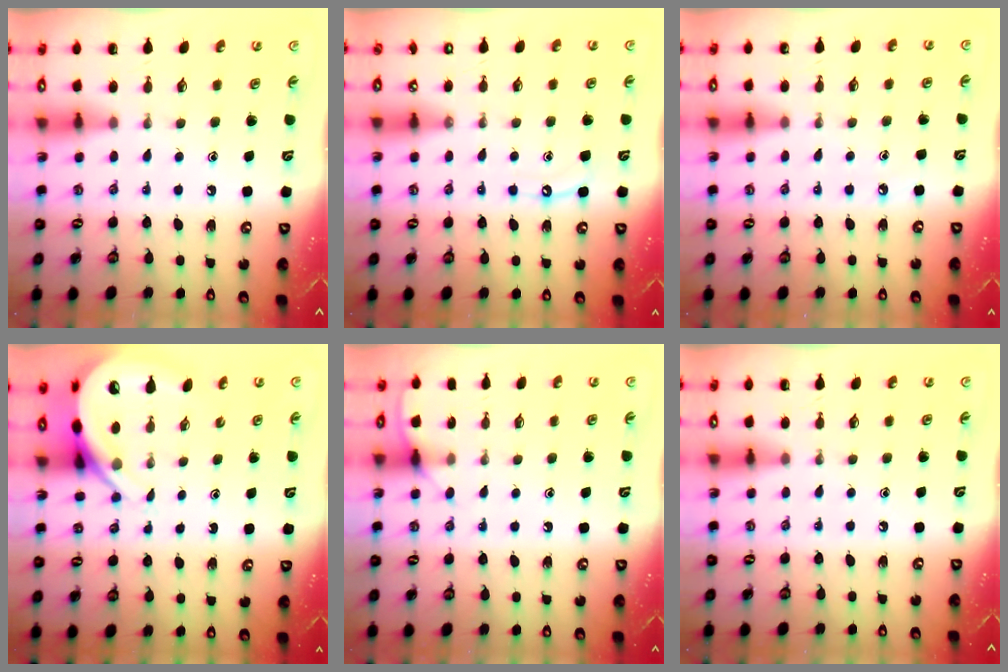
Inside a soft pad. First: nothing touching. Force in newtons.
{"total": 5.1, "press": 5.1, "slide": 0.6}
{"total": 2.7, "press": 2.7, "slide": 0.4}
{"total": 6.3, "press": 6.3, "slide": 0.6}
{"total": 6.6, "press": 6.6, "slide": 0.8}
{"total": 0.0}